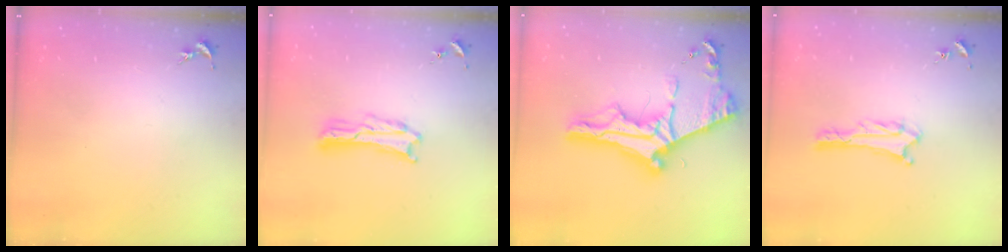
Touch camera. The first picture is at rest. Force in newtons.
{"total": 2.4, "press": 2.4, "slide": 0.3}
{"total": 10.6, "press": 10.5, "slide": 1.3}
{"total": 3.3, "press": 3.3, "slide": 0.3}